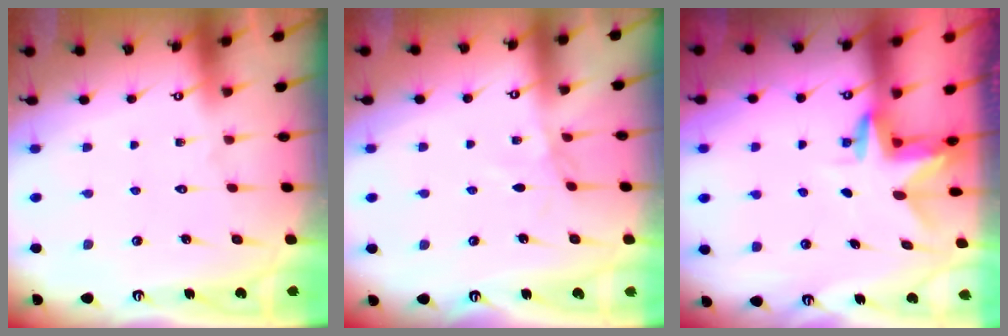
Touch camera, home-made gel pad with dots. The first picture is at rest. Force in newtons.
{"total": 2.2, "press": 2.2, "slide": 0.4}
{"total": 3.1, "press": 3.1, "slide": 0.2}